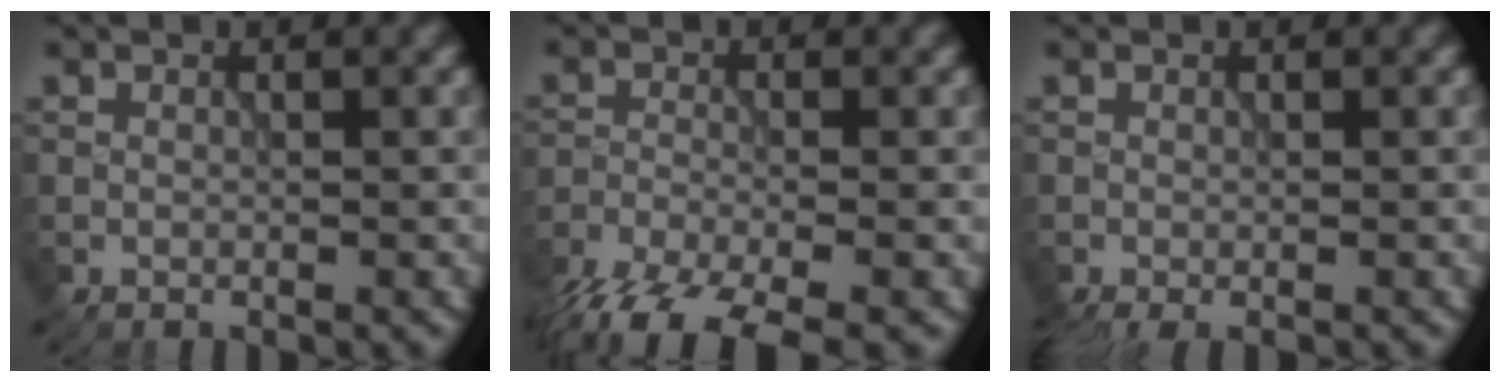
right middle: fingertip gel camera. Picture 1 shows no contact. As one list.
[{"total": 8.1, "force": [-6.1, 2.4, 4.7], "torque": [-0.093, -0.029, -0.117]}, {"total": 2.1, "force": [-1.5, 0.4, 1.4], "torque": [-0.025, -0.011, -0.027]}]